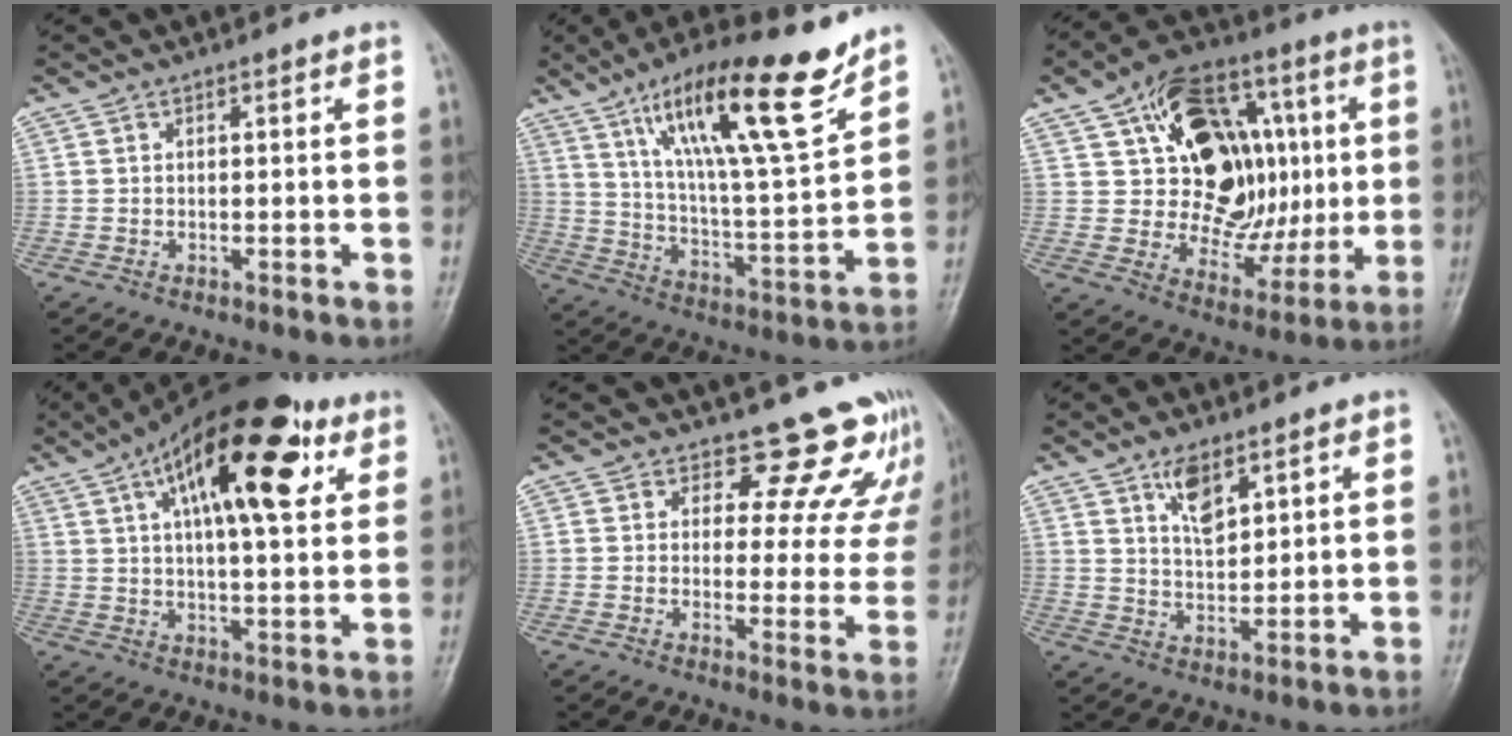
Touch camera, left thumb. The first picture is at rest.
{"total": 20.9, "force": [13.0, 4.1, 15.8], "torque": [-0.238, -0.056, 0.225]}
{"total": 22.5, "force": [4.0, 15.6, 15.7], "torque": [-0.185, 0.006, 0.072]}
{"total": 21.2, "force": [9.0, 8.4, 17.3], "torque": [-0.253, 0.000, 0.136]}
{"total": 13.4, "force": [11.8, 5.9, 2.1], "torque": [0.030, -0.077, 0.111]}
{"total": 6.4, "force": [3.5, 3.1, 4.3], "torque": [-0.059, -0.025, 0.065]}